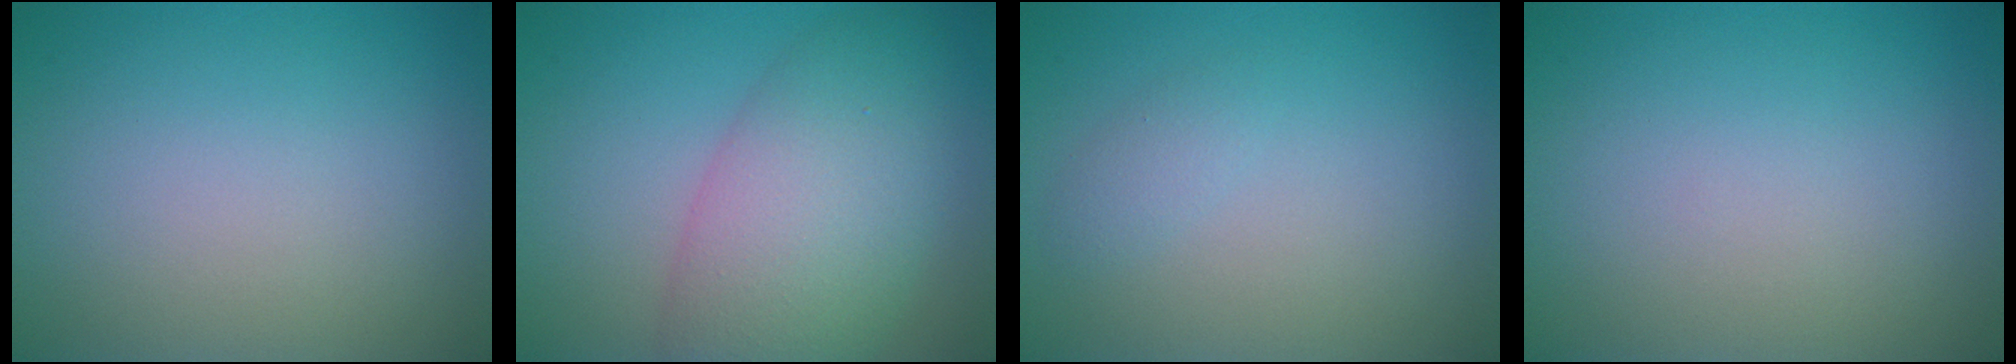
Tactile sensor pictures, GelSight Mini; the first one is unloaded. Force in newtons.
{"total": 7.8, "press": 7.8, "slide": 0.3}
{"total": 0.9, "press": 0.9, "slide": 0.0}
{"total": 0.0}